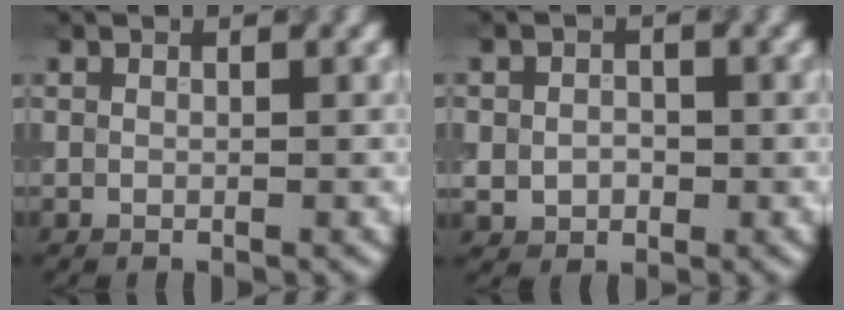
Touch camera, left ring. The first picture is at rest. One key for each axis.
{"total": 2.4, "fx": -0.2, "fy": 2.0, "fz": 1.3, "tx": -0.020, "ty": -0.003, "tz": -0.008}